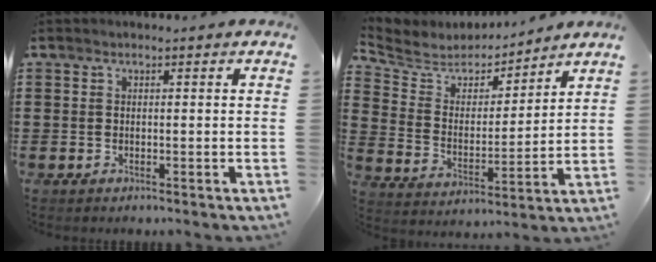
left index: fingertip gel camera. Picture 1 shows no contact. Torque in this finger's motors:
{"motor_torque": [-0.25, 0.36, 0.08, 0.01]}